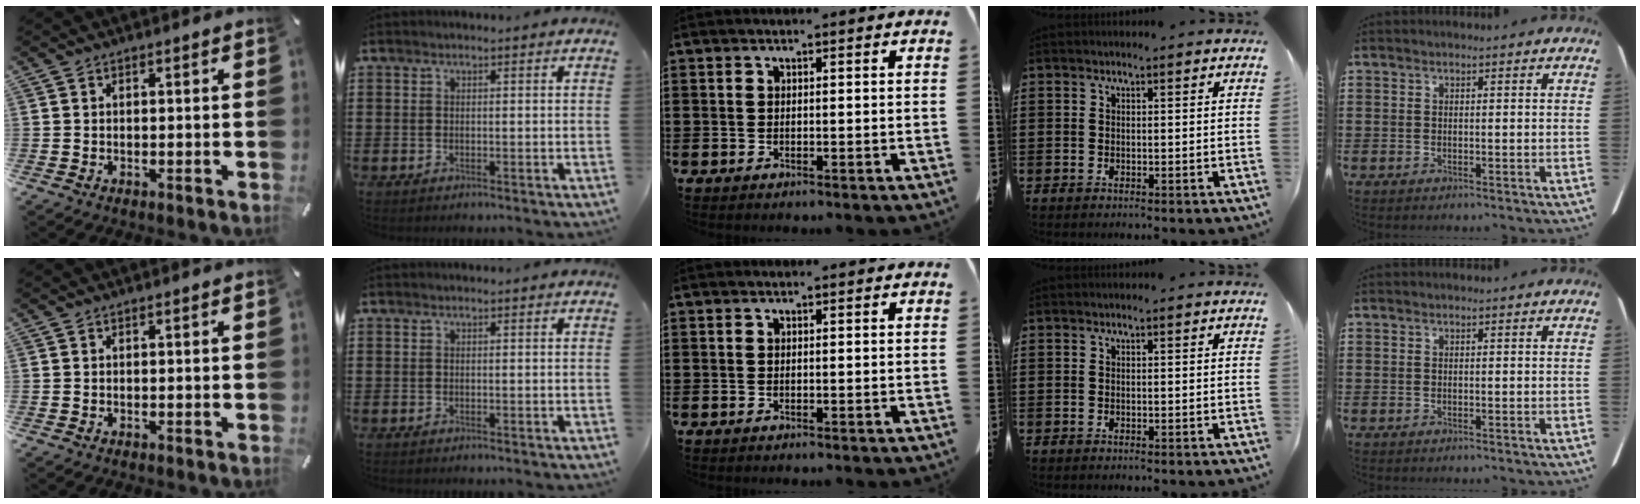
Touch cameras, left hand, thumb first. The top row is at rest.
{}